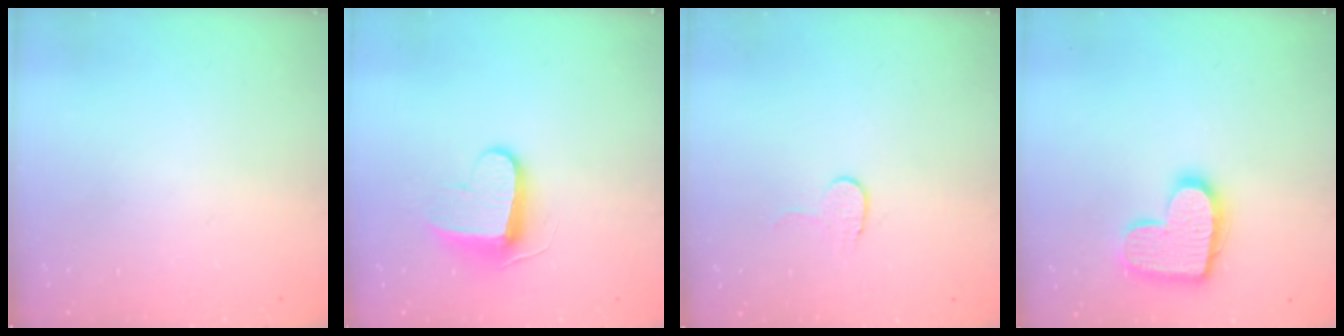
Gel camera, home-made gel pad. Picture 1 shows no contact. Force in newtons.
{"total": 9.3, "press": 9.3, "slide": 0.1}
{"total": 6.2, "press": 6.2, "slide": 0.5}
{"total": 14.5, "press": 14.5, "slide": 0.7}